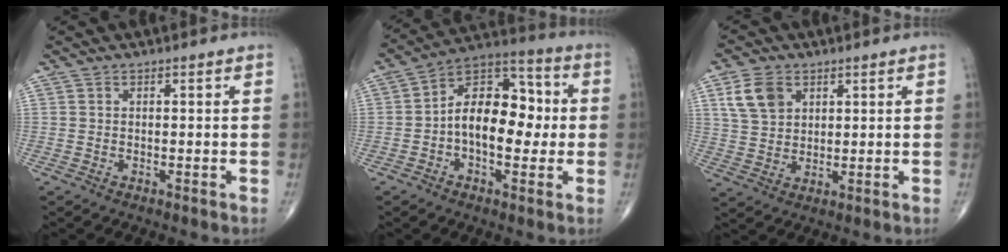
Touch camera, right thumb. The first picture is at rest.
{"total": 14.7, "force": [-0.6, 8.8, 11.7], "torque": [-0.153, 0.038, -0.021]}
{"total": 7.3, "force": [3.2, 5.1, 4.2], "torque": [-0.064, -0.006, 0.064]}